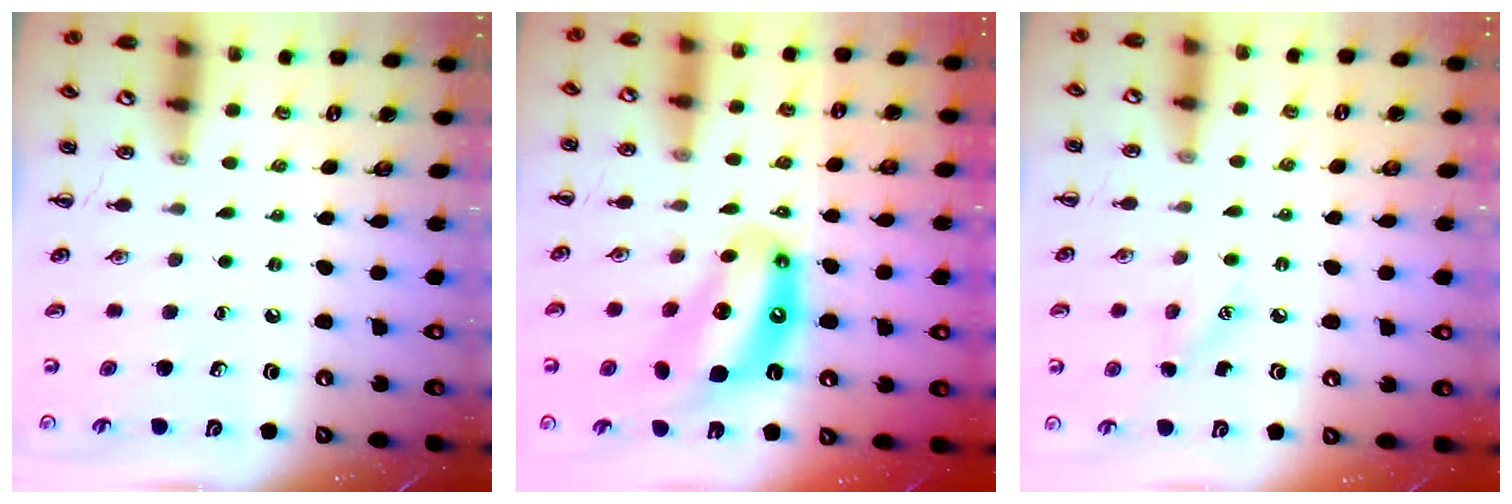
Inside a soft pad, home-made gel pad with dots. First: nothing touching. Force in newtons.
{"total": 13.0, "press": 12.4, "slide": 3.9}
{"total": 4.8, "press": 4.6, "slide": 1.3}